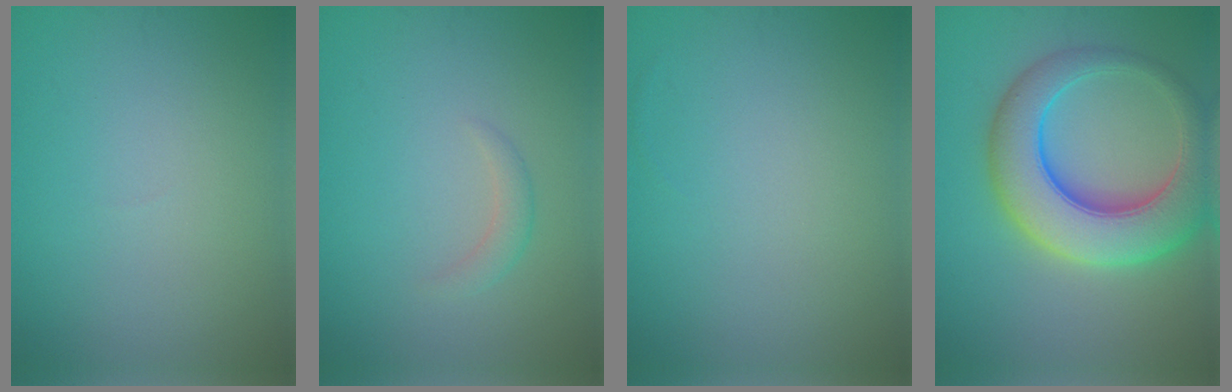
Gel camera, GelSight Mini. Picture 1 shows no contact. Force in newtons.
{"total": 1.3, "press": 1.3, "slide": 0.1}
{"total": 0.0}
{"total": 9.5, "press": 9.5, "slide": 0.3}